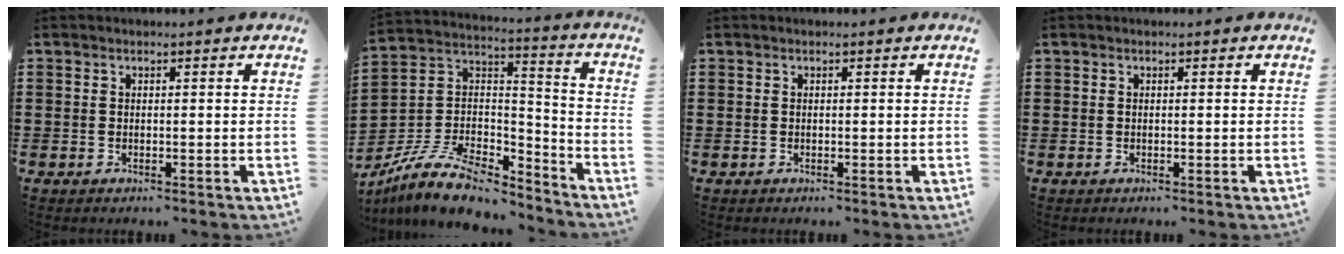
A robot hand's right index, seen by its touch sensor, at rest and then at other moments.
{"total": 10.1, "force": [-8.1, 3.4, 5.0], "torque": [-0.111, 0.014, -0.162]}
{"total": 0.0}
{"total": 0.0}